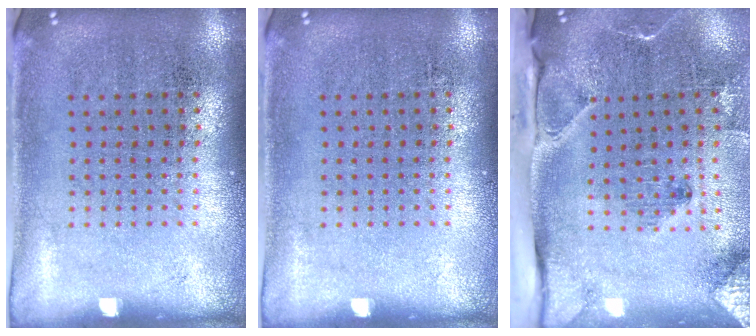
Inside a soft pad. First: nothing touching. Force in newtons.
{"total": 0.0}
{"total": 3.3, "press": 2.3, "slide": 2.3}